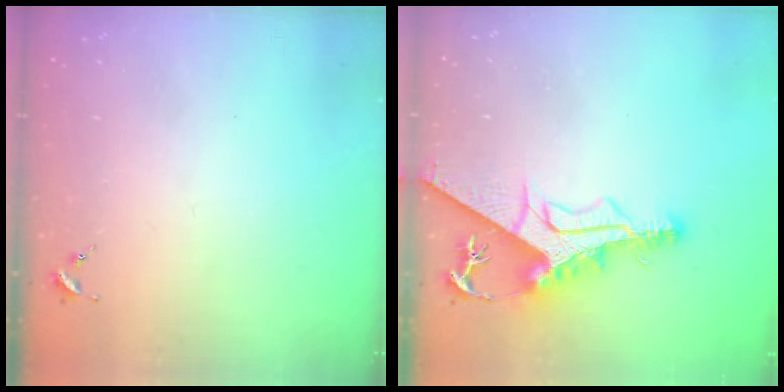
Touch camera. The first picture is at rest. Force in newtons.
{"total": 12.7, "press": 12.7, "slide": 1.2}